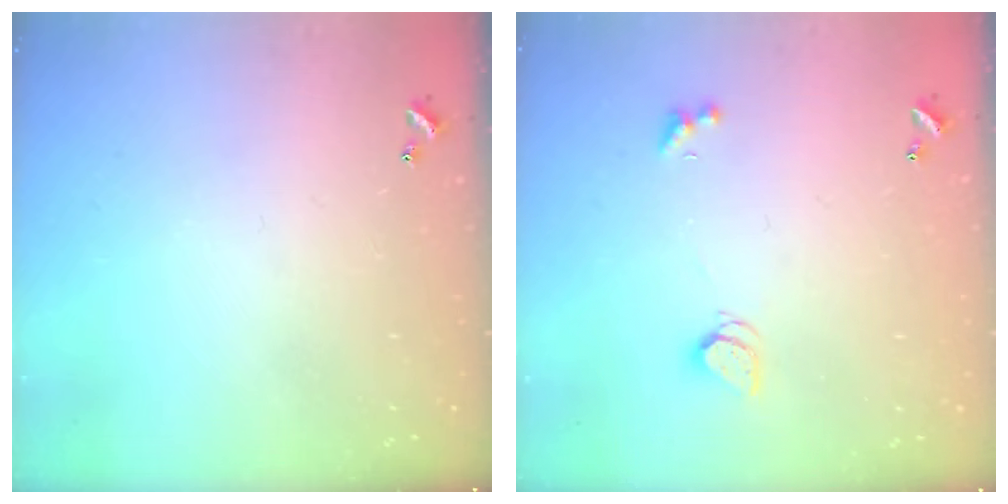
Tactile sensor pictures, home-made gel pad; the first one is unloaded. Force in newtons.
{"total": 1.7, "press": 1.7, "slide": 0.4}